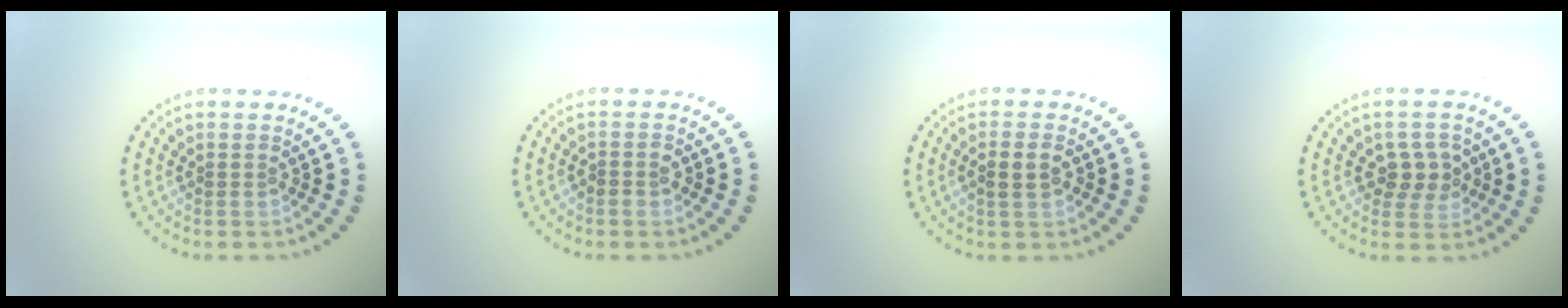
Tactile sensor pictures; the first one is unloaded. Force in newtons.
{"total": 1.2, "press": 1.1, "slide": 0.6}
{"total": 2.1, "press": 2.0, "slide": 0.4}
{"total": 2.6, "press": 2.5, "slide": 0.8}